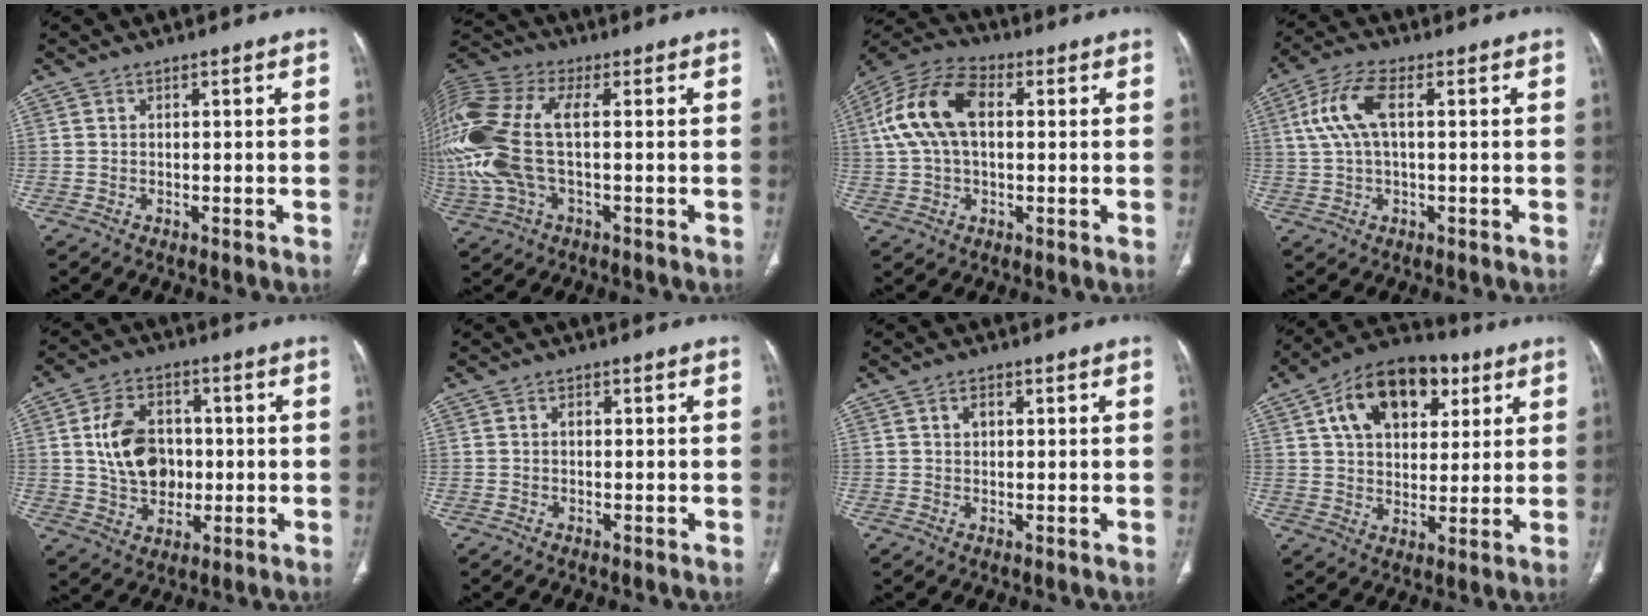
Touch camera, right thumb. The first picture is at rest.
{"total": 21.4, "force": [0.5, 10.3, 18.8], "torque": [-0.473, 0.017, 0.010]}
{"total": 14.1, "force": [2.4, 8.3, 11.1], "torque": [-0.230, 0.031, 0.040]}
{"total": 8.3, "force": [1.7, 3.4, 7.4], "torque": [-0.177, 0.023, 0.032]}
{"total": 12.5, "force": [0.8, 9.3, 8.4], "torque": [-0.123, 0.007, 0.020]}
{"total": 0.9, "force": [0.0, 0.6, 0.6], "torque": [-0.013, 0.004, 0.000]}
{"total": 2.0, "force": [0.7, 1.4, 1.3], "torque": [-0.018, 0.001, 0.012]}
{"total": 17.4, "force": [7.1, 10.9, 11.6], "torque": [-0.150, -0.002, 0.112]}